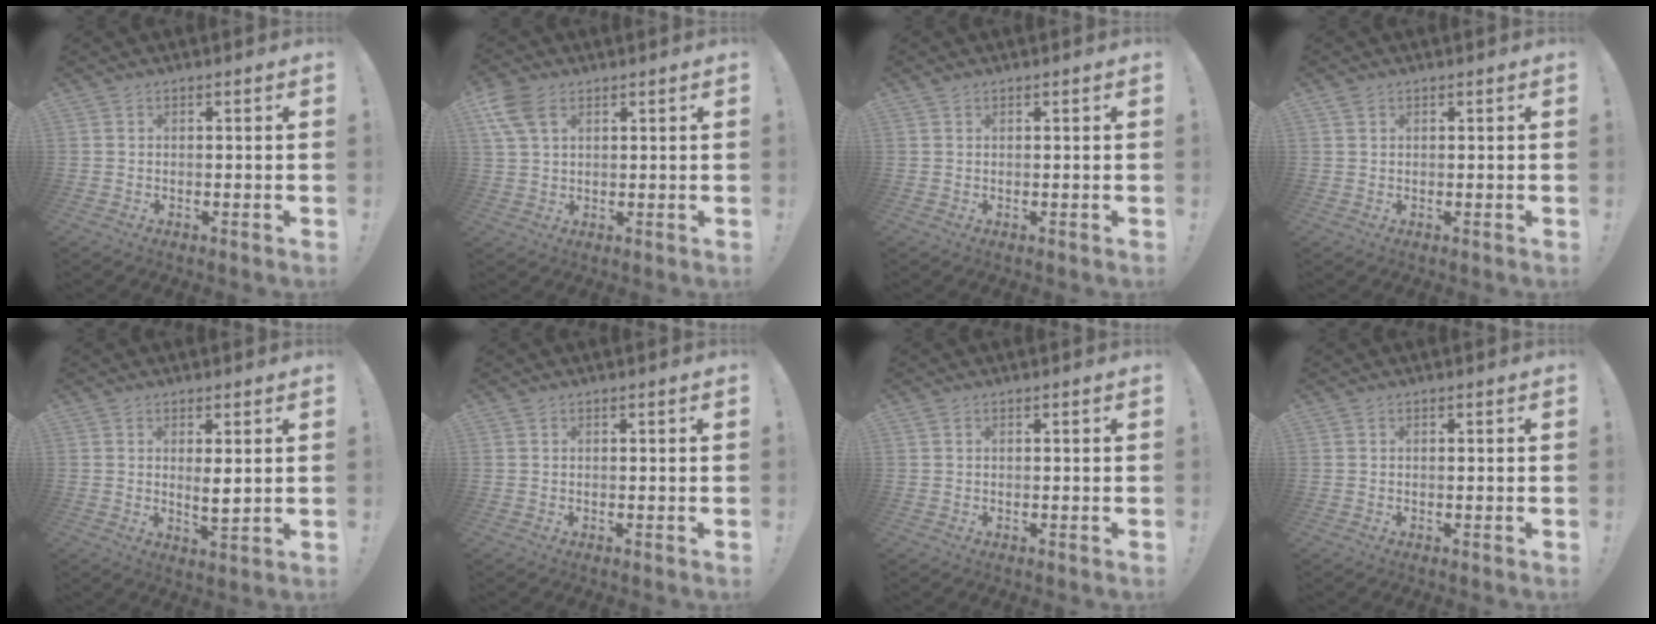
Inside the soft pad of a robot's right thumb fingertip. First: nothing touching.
{"total": 8.8, "force": [4.0, 5.7, 5.3], "torque": [-0.104, -0.010, 0.079]}
{"total": 0.6, "force": [0.5, 0.2, 0.1], "torque": [0.006, -0.003, 0.009]}
{"total": 1.1, "force": [0.8, 0.7, 0.3], "torque": [0.001, -0.003, 0.015]}
{"total": 4.3, "force": [1.3, 1.3, 3.9], "torque": [-0.045, -0.018, 0.017]}
{"total": 0.0}
{"total": 0.0}
{"total": 0.0}